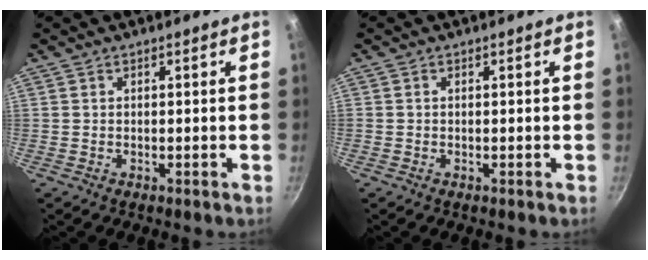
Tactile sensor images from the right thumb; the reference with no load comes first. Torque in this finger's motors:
{"motor_torque": [-0.20, -0.21, -0.01, 0.43, -0.02]}